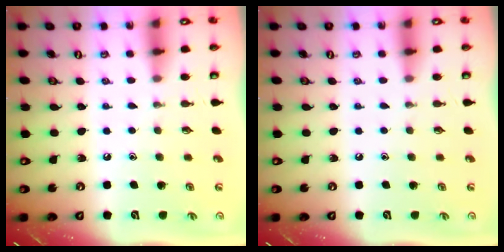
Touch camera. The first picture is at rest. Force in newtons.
{"total": 0.0}